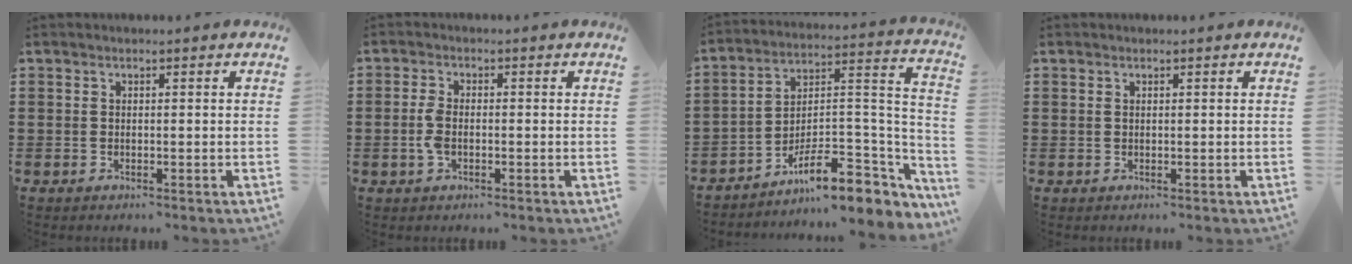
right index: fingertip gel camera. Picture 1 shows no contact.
{"total": 3.2, "force": [-0.6, 1.5, 2.8], "torque": [-0.074, -0.006, -0.018]}
{"total": 11.3, "force": [-8.3, 3.7, 6.8], "torque": [-0.092, 0.017, -0.151]}
{"total": 0.0}